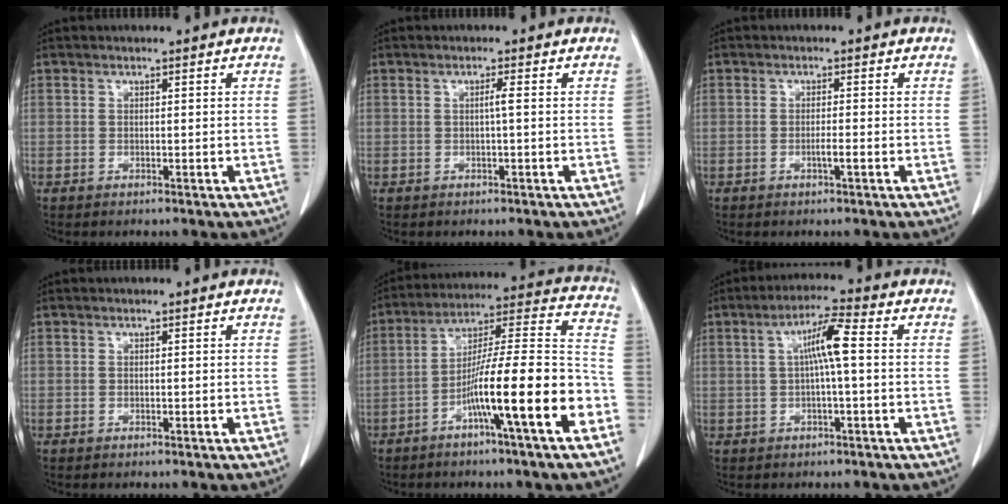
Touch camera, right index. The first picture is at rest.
{"total": 1.0, "force": [-0.1, -0.2, 1.0], "torque": [-0.016, 0.002, -0.002]}
{"total": 1.5, "force": [-0.6, -0.1, 1.4], "torque": [-0.028, -0.002, -0.011]}
{"total": 0.0}
{"total": 17.1, "force": [-7.2, 0.2, 15.5], "torque": [-0.247, 0.009, -0.121]}
{"total": 5.9, "force": [0.6, 0.2, 5.8], "torque": [-0.106, 0.015, 0.009]}